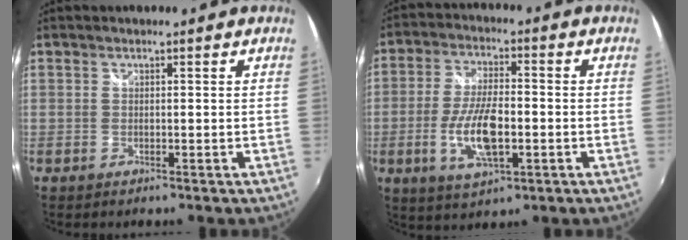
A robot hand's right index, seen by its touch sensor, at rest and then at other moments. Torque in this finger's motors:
{"motor_torque": [2.14, 0.00, 1.04, 0.21]}